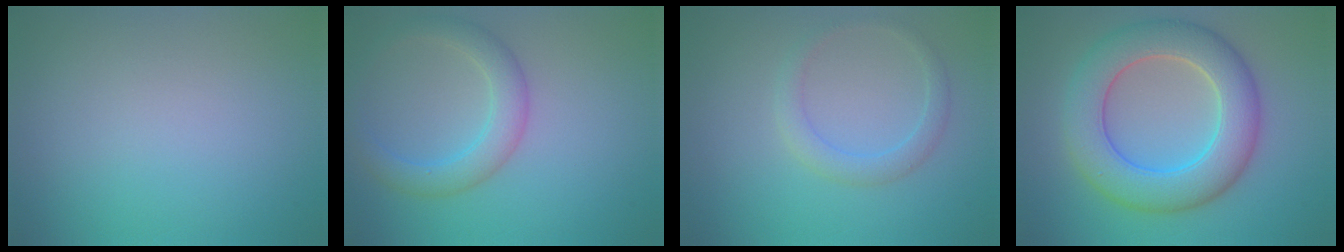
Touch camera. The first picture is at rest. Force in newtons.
{"total": 3.5, "press": 3.5, "slide": 0.1}
{"total": 2.0, "press": 2.0, "slide": 0.3}
{"total": 8.3, "press": 8.3, "slide": 0.7}